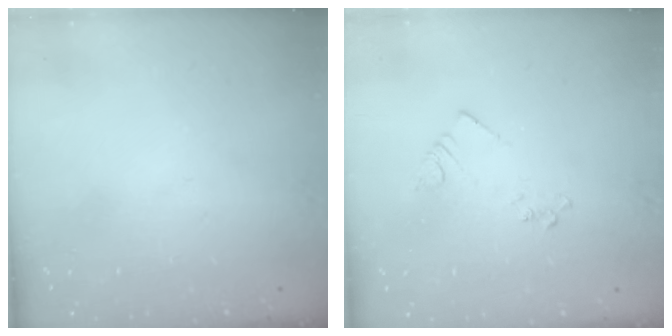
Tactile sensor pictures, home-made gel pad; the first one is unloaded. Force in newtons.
{"total": 3.6, "press": 3.6, "slide": 0.6}